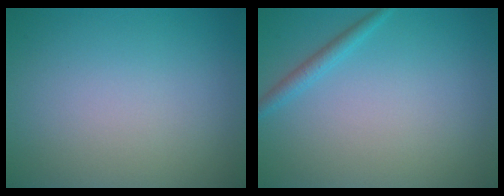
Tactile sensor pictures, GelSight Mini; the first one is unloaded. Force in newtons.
{"total": 1.4, "press": 1.4, "slide": 0.1}